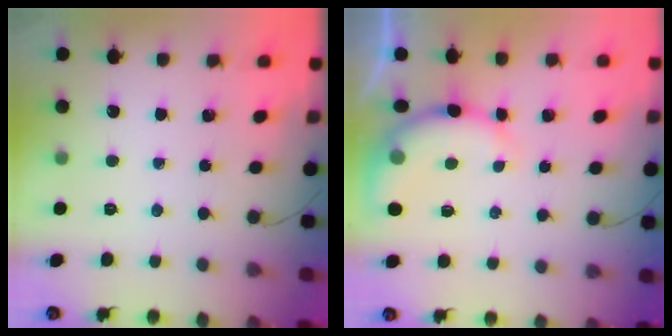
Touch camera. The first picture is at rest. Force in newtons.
{"total": 9.3, "press": 9.1, "slide": 1.8}